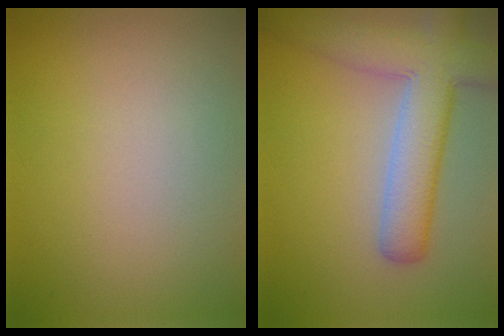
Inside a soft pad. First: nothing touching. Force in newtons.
{"total": 7.1, "press": 7.1, "slide": 0.5}